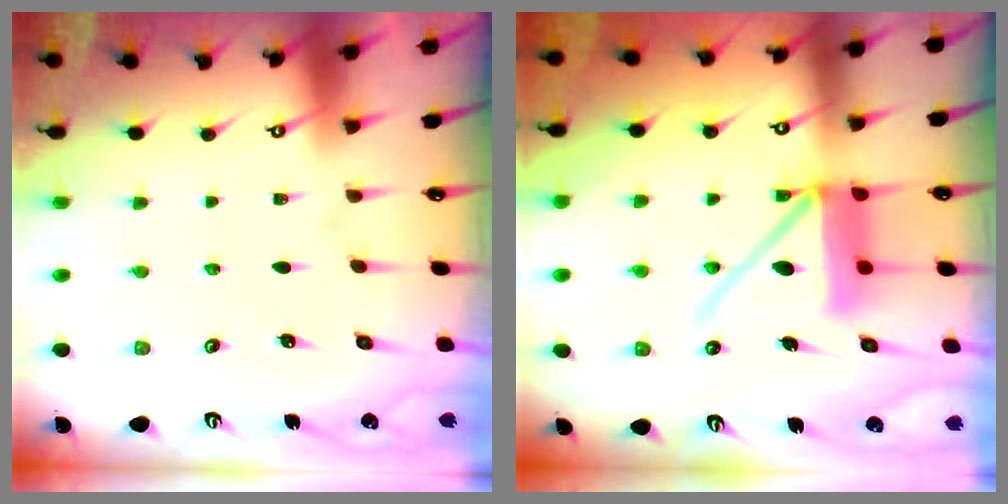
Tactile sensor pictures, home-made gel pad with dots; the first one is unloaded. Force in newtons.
{"total": 12.0, "press": 11.9, "slide": 1.3}